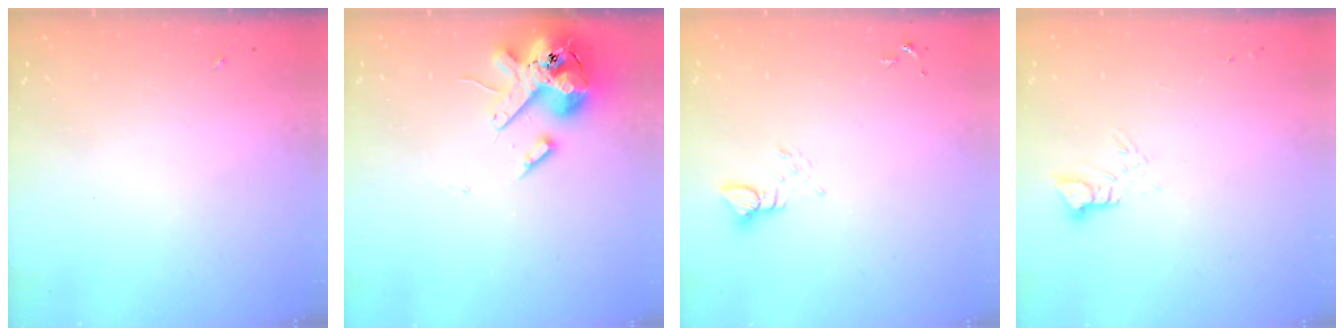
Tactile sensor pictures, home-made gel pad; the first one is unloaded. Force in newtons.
{"total": 14.5, "press": 14.4, "slide": 2.4}
{"total": 4.0, "press": 4.0, "slide": 0.1}
{"total": 3.4, "press": 3.4, "slide": 0.2}